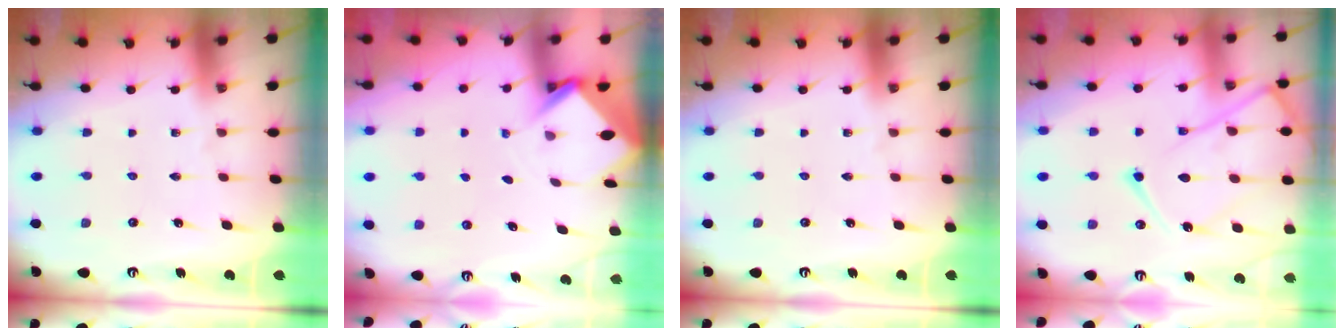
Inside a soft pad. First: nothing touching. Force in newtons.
{"total": 2.9, "press": 2.9, "slide": 0.2}
{"total": 0.0}
{"total": 17.7, "press": 17.6, "slide": 1.7}